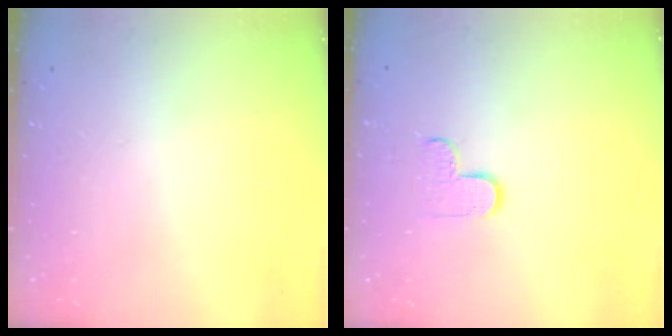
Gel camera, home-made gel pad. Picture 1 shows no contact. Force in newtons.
{"total": 5.6, "press": 5.5, "slide": 0.4}